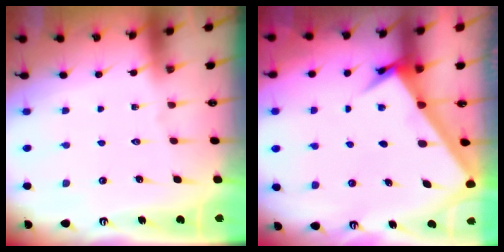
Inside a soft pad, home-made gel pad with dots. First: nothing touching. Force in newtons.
{"total": 4.6, "press": 4.6, "slide": 0.5}